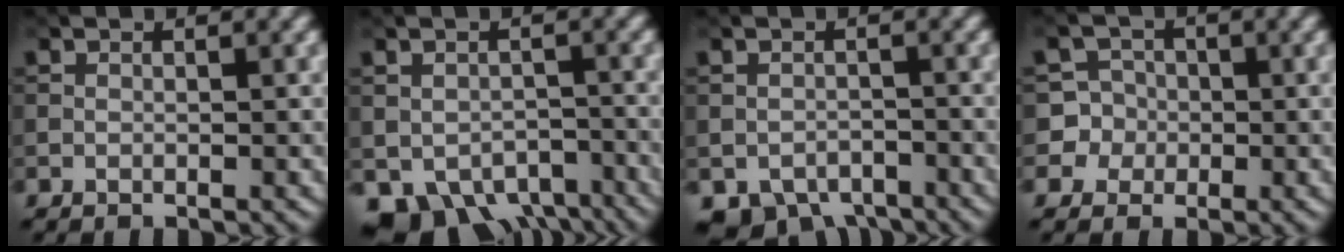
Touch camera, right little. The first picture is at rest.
{"total": 7.1, "force": [-4.4, 4.6, 3.0], "torque": [-0.050, -0.031, -0.056]}
{"total": 4.6, "force": [-3.4, 2.7, 1.6], "torque": [-0.020, -0.019, -0.053]}
{"total": 4.9, "force": [-1.0, 4.8, 0.3], "torque": [0.003, 0.017, -0.032]}